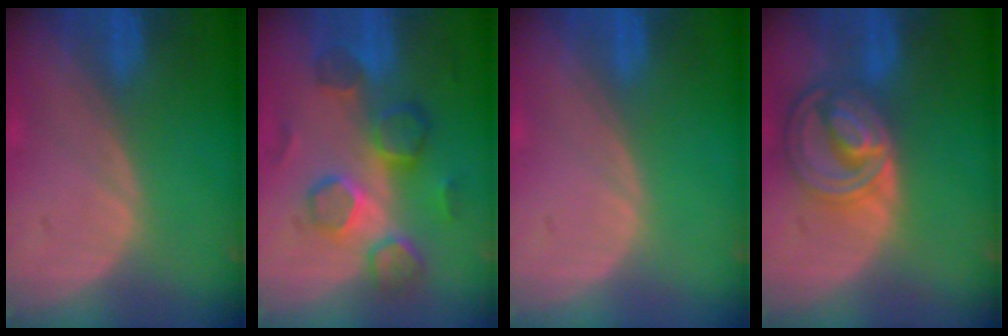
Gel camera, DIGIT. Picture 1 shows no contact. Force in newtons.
{"total": 8.6, "press": 8.3, "slide": 2.2}
{"total": 0.0}
{"total": 8.5, "press": 7.3, "slide": 4.4}